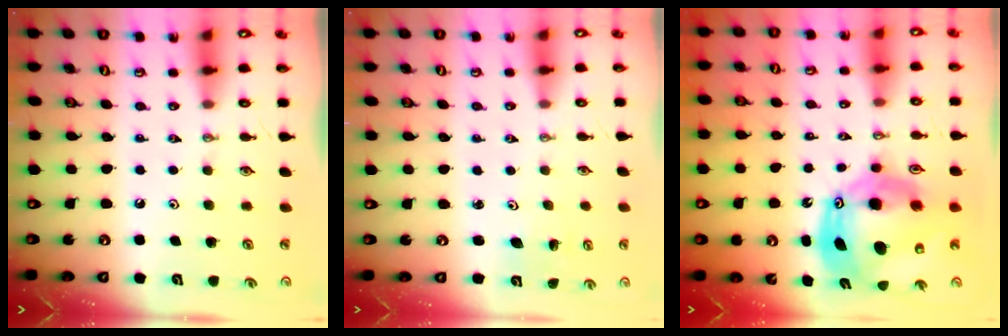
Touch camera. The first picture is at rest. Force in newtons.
{"total": 2.3, "press": 2.3, "slide": 0.3}
{"total": 18.0, "press": 17.9, "slide": 1.6}